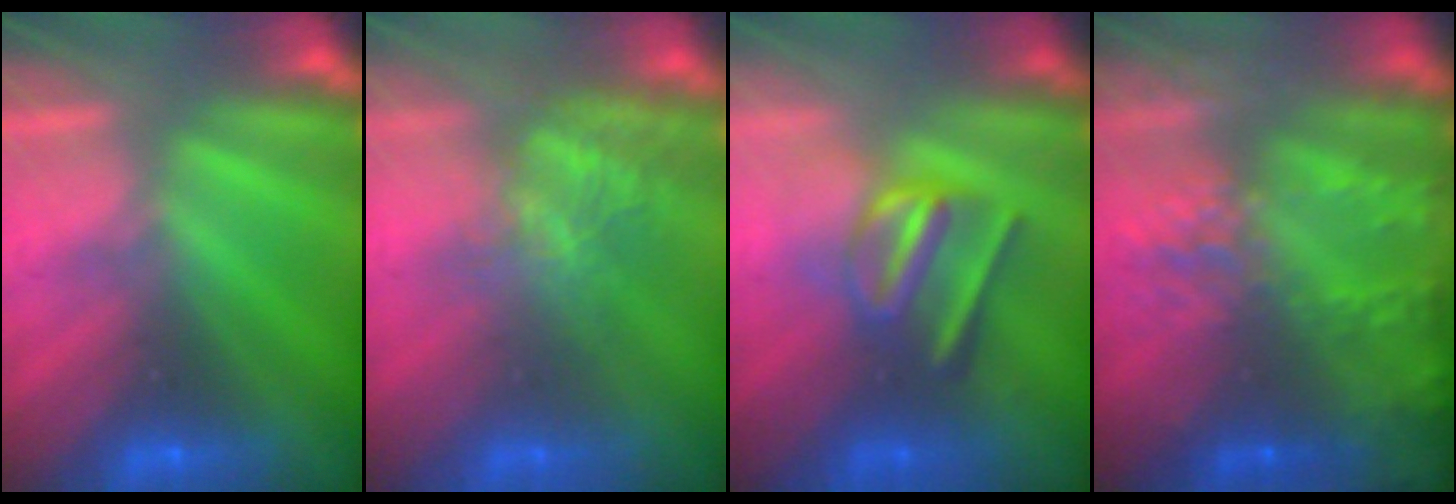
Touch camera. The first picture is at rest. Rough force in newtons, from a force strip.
{"total": 4.6}
{"total": 2.9}
{"total": 8.1}